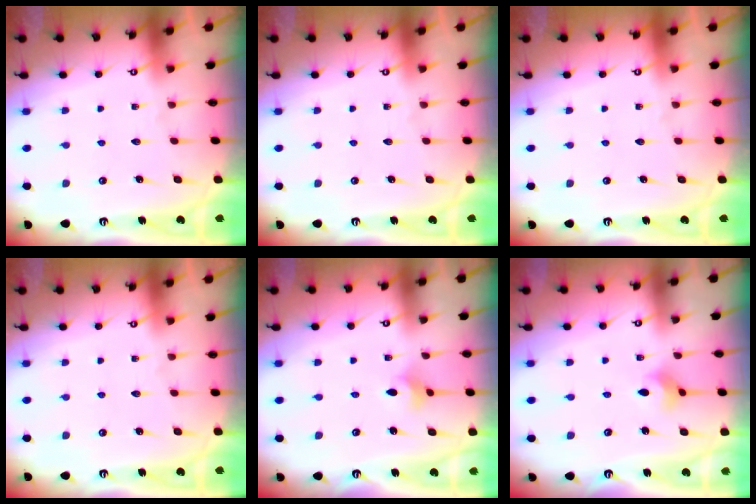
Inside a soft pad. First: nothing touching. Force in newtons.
{"total": 0.0}
{"total": 0.0}
{"total": 0.0}
{"total": 3.3, "press": 3.2, "slide": 0.8}
{"total": 3.9, "press": 3.8, "slide": 0.8}